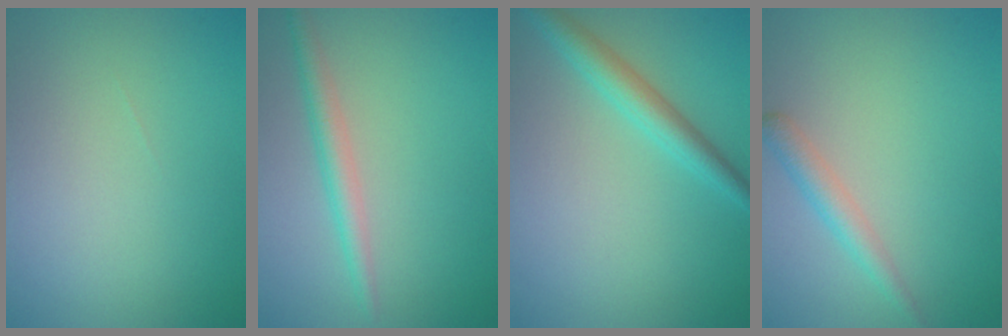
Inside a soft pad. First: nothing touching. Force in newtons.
{"total": 2.3, "press": 2.3, "slide": 0.1}
{"total": 2.9, "press": 2.9, "slide": 0.1}
{"total": 2.0, "press": 2.0, "slide": 0.1}